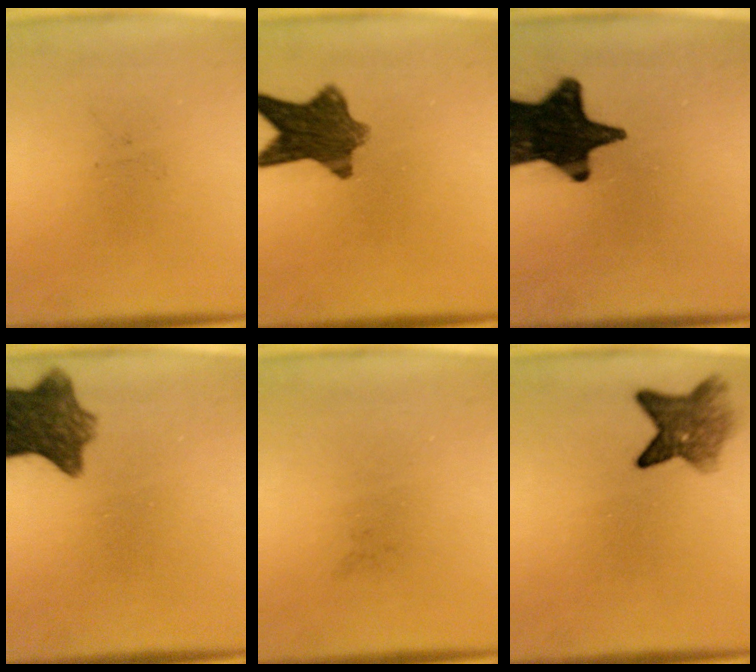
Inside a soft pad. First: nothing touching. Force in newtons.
{"total": 9.5}
{"total": 18.8}
{"total": 9.0}
{"total": 0.0}
{"total": 5.9}